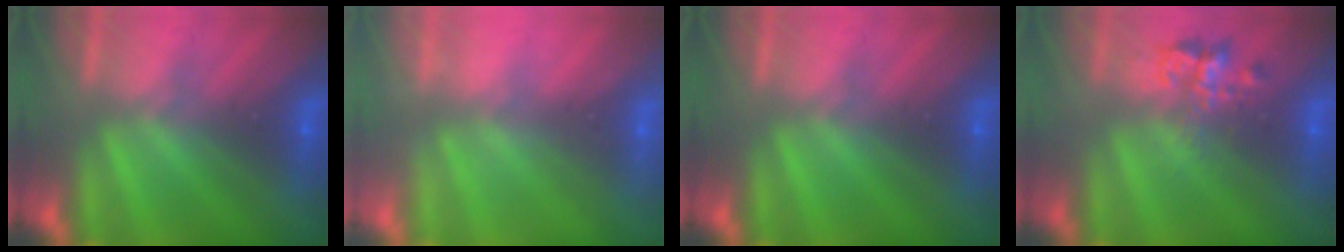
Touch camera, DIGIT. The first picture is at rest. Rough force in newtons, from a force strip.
{"total": 2.2}
{"total": 0.0}
{"total": 2.3}